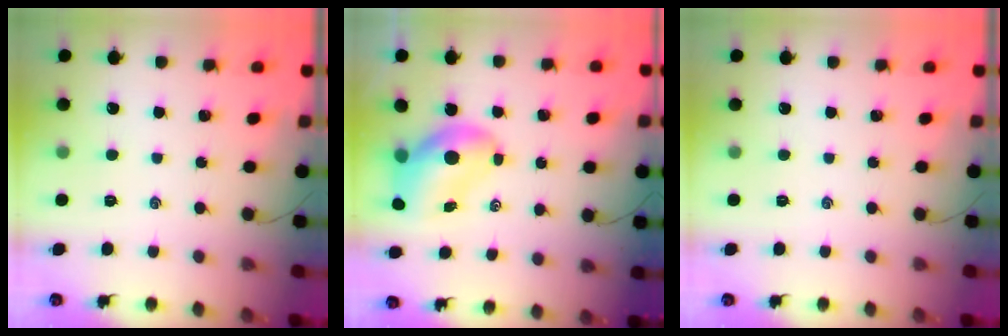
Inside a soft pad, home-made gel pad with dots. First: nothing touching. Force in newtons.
{"total": 8.1, "press": 7.9, "slide": 2.0}
{"total": 0.0}